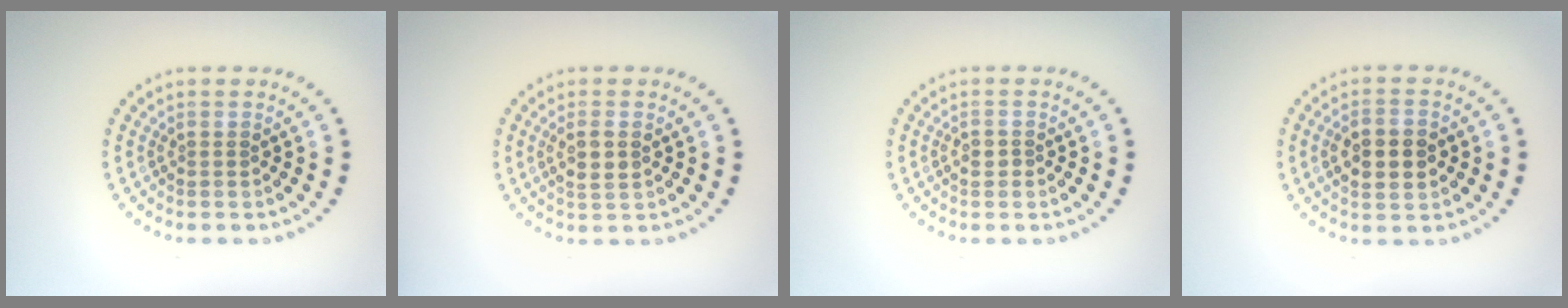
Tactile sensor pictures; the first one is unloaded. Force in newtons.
{"total": 2.1, "press": 2.0, "slide": 0.6}
{"total": 0.6, "press": 0.6, "slide": 0.1}
{"total": 3.9, "press": 3.9, "slide": 0.1}